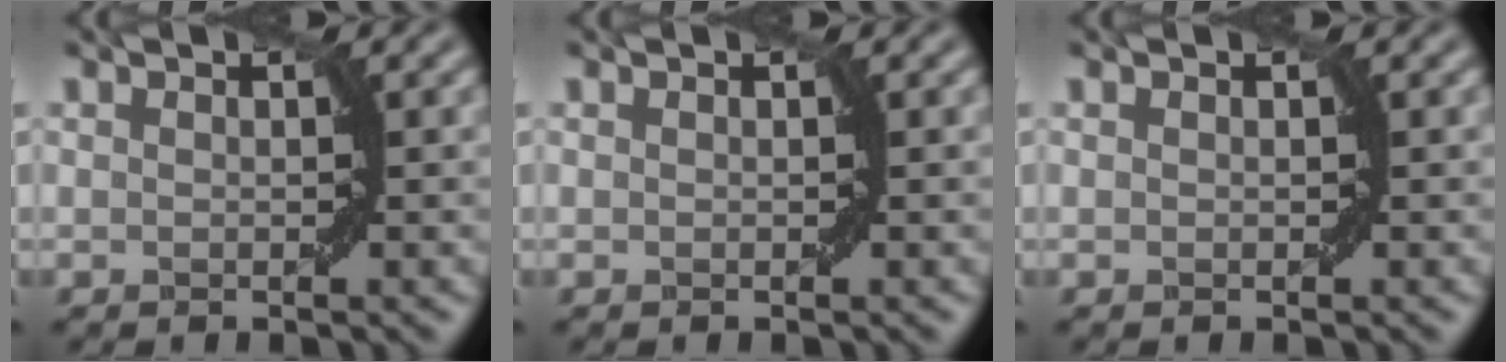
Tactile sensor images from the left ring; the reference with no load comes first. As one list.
[{"total": 0.0}, {"total": 0.0}]